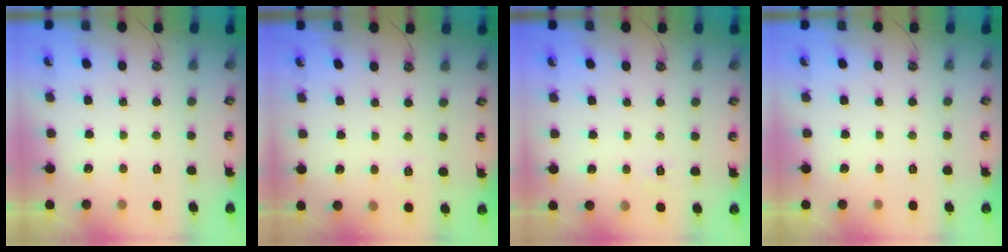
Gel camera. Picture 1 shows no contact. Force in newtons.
{"total": 2.6, "press": 2.6, "slide": 0.3}
{"total": 3.7, "press": 3.7, "slide": 0.5}
{"total": 0.0}